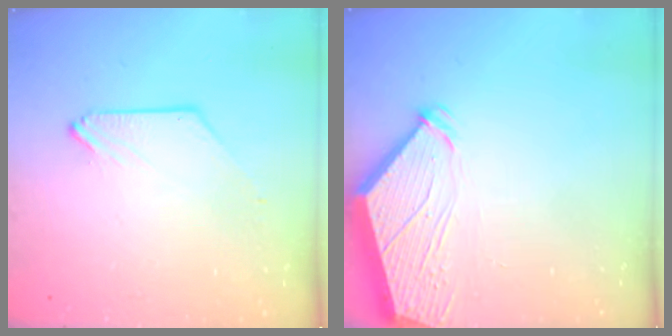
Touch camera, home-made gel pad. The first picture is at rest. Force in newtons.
{"total": 5.3, "press": 5.3, "slide": 0.6}